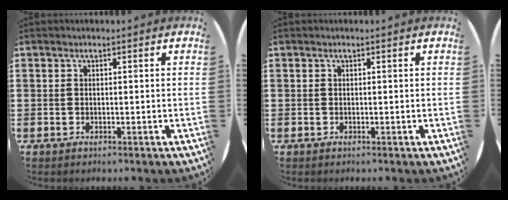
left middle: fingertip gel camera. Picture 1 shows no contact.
{"total": 0.0}